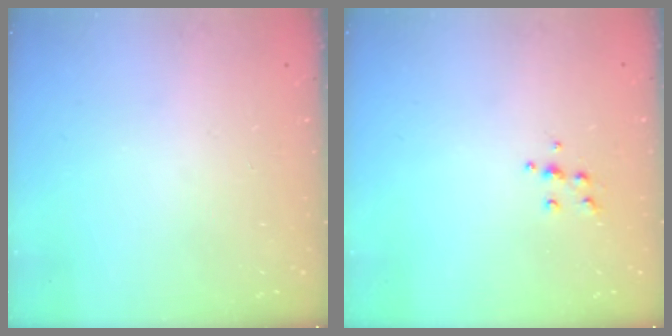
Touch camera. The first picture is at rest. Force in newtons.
{"total": 5.2, "press": 5.2, "slide": 0.5}